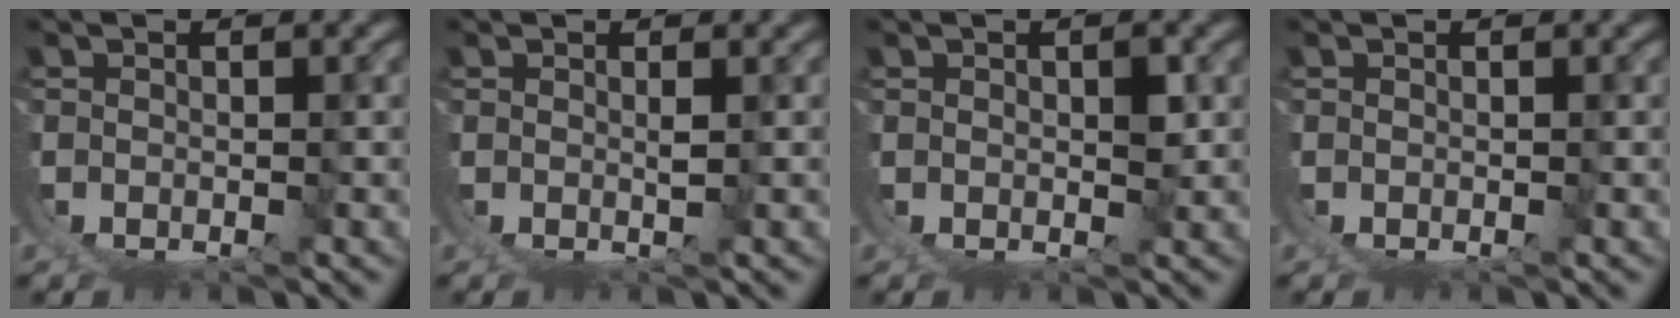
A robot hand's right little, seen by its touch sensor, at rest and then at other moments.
{"total": 1.3, "force": [0.5, -1.1, 0.4], "torque": [-0.004, -0.001, 0.012]}
{"total": 1.3, "force": [0.4, 0.4, 1.2], "torque": [-0.020, 0.001, 0.008]}
{"total": 0.0}